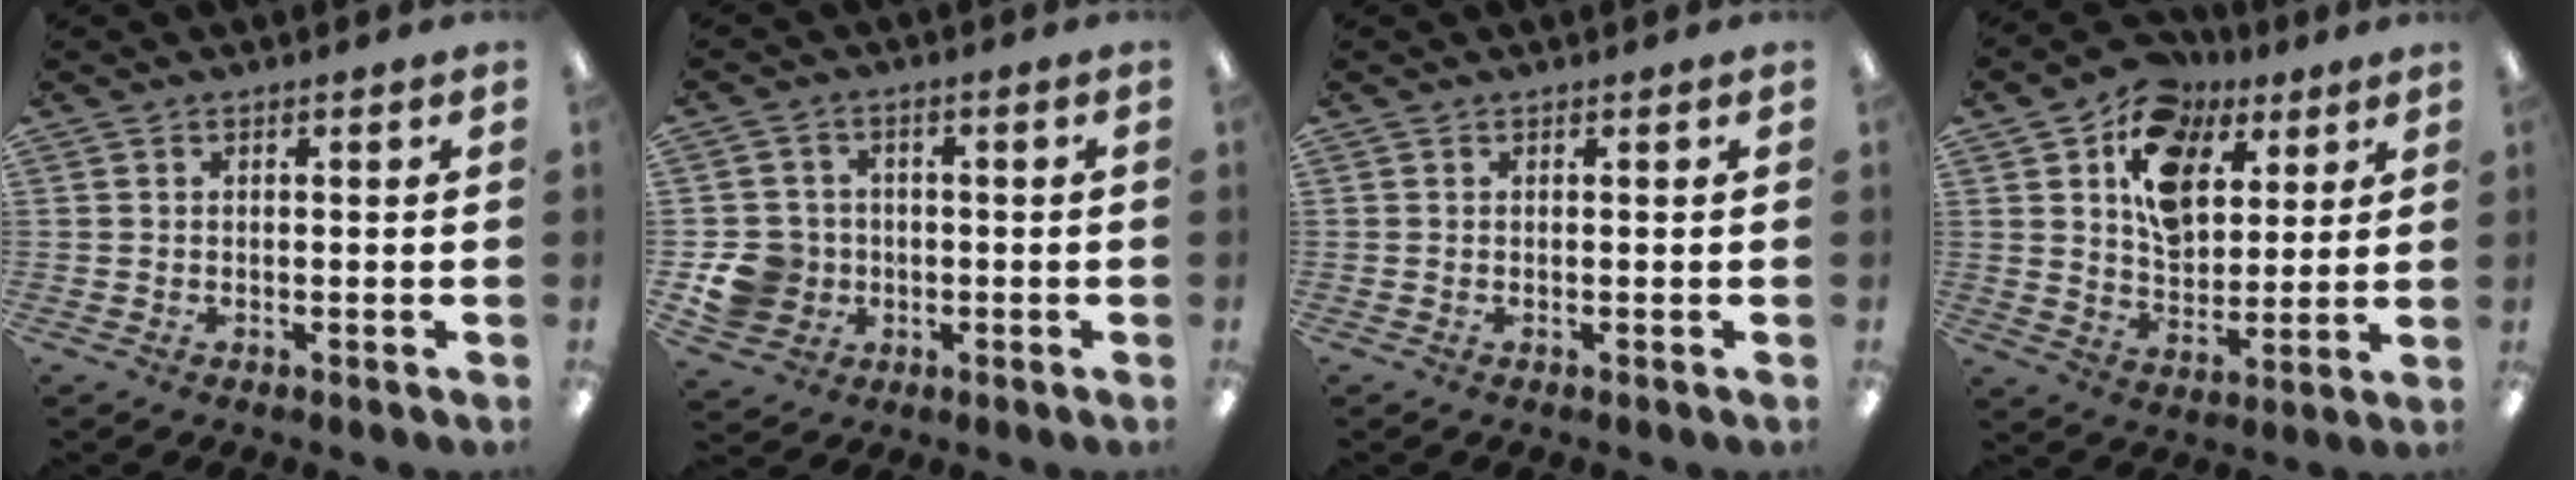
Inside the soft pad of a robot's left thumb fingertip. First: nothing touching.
{"total": 8.6, "force": [-1.7, 8.1, 2.4], "torque": [-0.056, 0.019, -0.024]}
{"total": 0.0}
{"total": 14.3, "force": [7.5, 9.9, 7.1], "torque": [-0.115, -0.032, 0.138]}